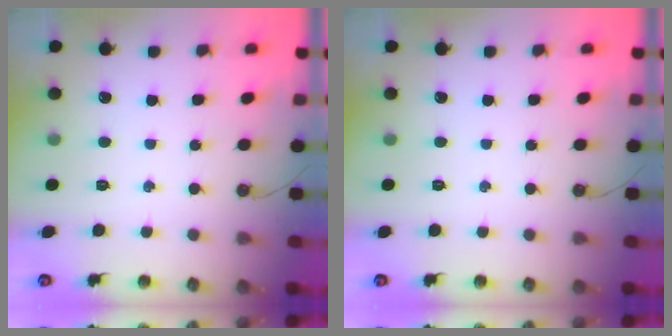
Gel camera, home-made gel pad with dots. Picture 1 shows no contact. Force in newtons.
{"total": 0.0}